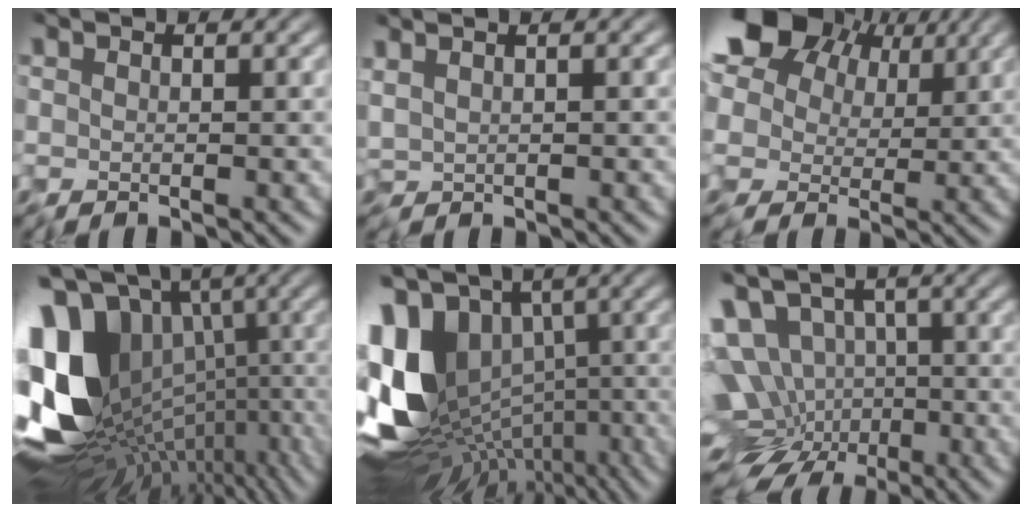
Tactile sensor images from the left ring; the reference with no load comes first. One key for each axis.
{"total": 0.8, "fx": 0.5, "fy": -0.3, "fz": 0.6, "tx": -0.016, "ty": 0.001, "tz": 0.014}
{"total": 14.2, "fx": 6.6, "fy": 9.2, "fz": 8.4, "tx": -0.181, "ty": 0.042, "tz": 0.104}
{"total": 16.2, "fx": -1.2, "fy": 11.6, "fz": 11.3, "tx": -0.241, "ty": -0.014, "tz": -0.007}
{"total": 14.7, "fx": 0.1, "fy": 9.8, "fz": 11.0, "tx": -0.237, "ty": -0.001, "tz": 0.007}
{"total": 9.5, "fx": -1.3, "fy": 7.4, "fz": 5.9, "tx": -0.088, "ty": -0.020, "tz": -0.019}